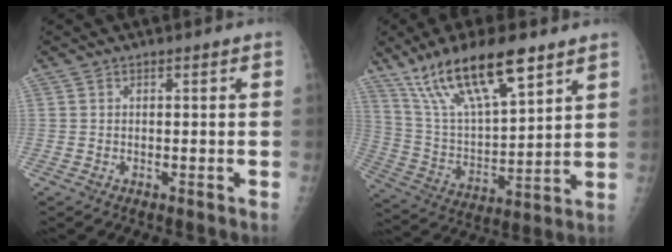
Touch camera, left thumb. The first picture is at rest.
{"total": 19.5, "force": [12.5, 5.9, 13.7], "torque": [-0.228, -0.041, 0.241]}